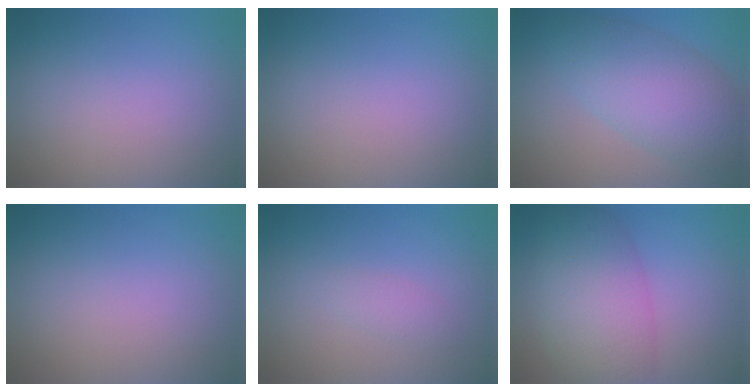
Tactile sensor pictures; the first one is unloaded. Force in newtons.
{"total": 0.0}
{"total": 6.9, "press": 6.9, "slide": 0.2}
{"total": 0.0}
{"total": 1.1, "press": 1.1, "slide": 0.0}
{"total": 7.6, "press": 7.6, "slide": 0.3}